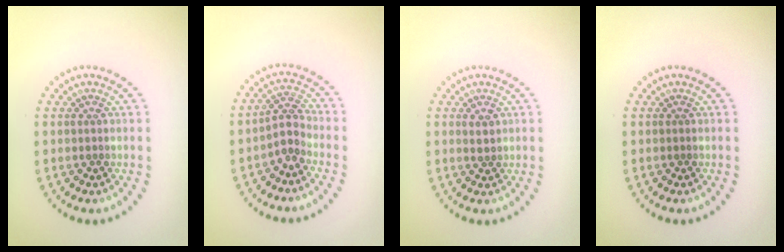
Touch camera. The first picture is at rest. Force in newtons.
{"total": 2.1, "press": 1.5, "slide": 1.5}
{"total": 1.0, "press": 0.9, "slide": 0.5}
{"total": 0.0}